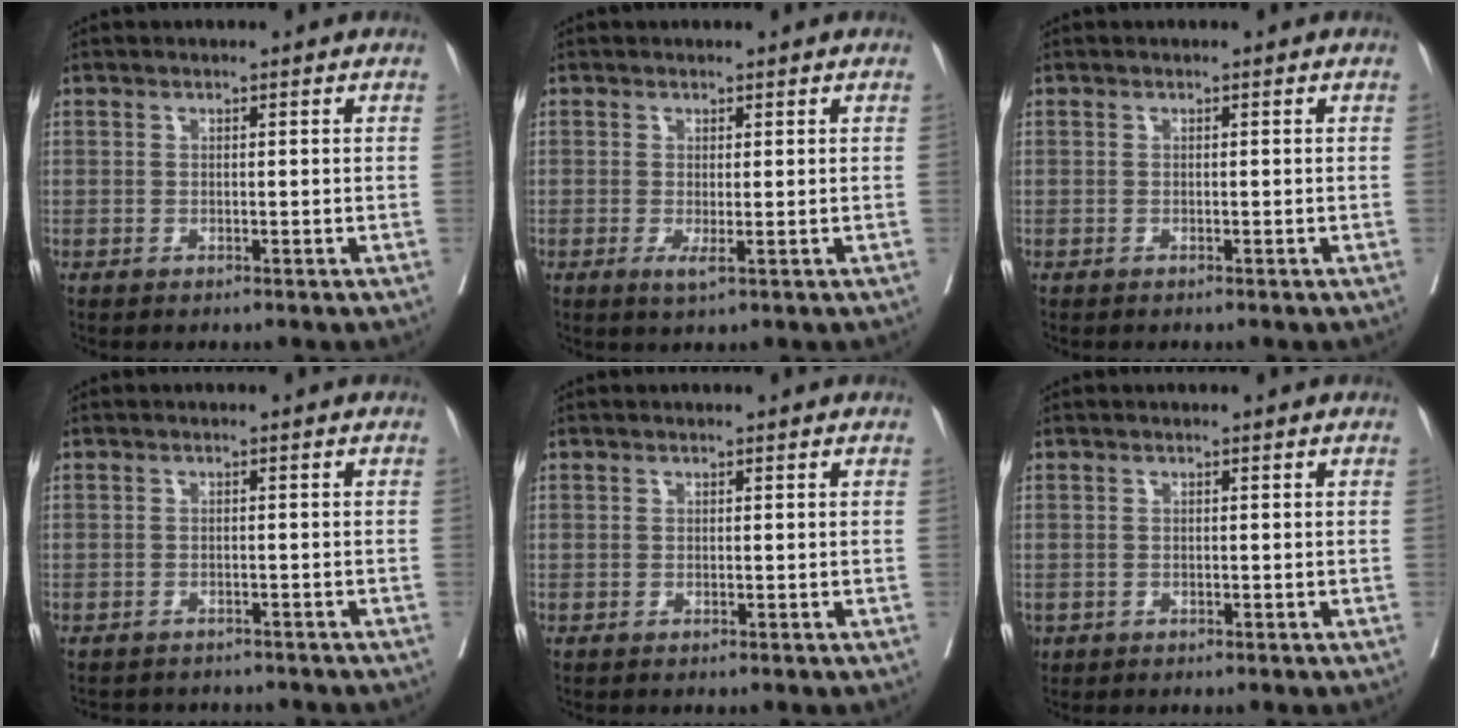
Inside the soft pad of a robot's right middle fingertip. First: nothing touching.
{"total": 1.6, "force": [0.0, -0.6, 1.5], "torque": [-0.024, -0.008, 0.003]}
{"total": 0.9, "force": [0.3, -0.8, -0.1], "torque": [0.001, -0.001, 0.003]}
{"total": 6.2, "force": [-5.9, 1.4, 1.0], "torque": [-0.010, 0.001, -0.067]}
{"total": 0.0}
{"total": 1.0, "force": [-0.5, 0.9, 0.2], "torque": [-0.011, 0.002, -0.004]}